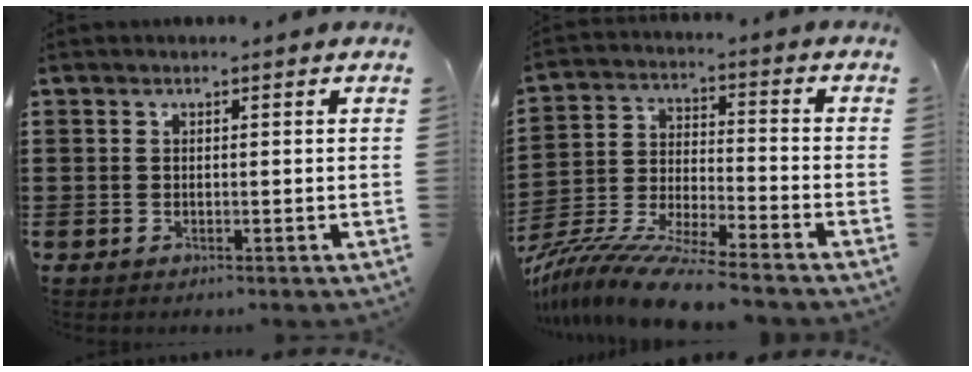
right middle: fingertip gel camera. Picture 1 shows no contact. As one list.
[{"total": 10.5, "force": [-9.8, -0.3, 3.9], "torque": [-0.077, 0.004, -0.193]}]